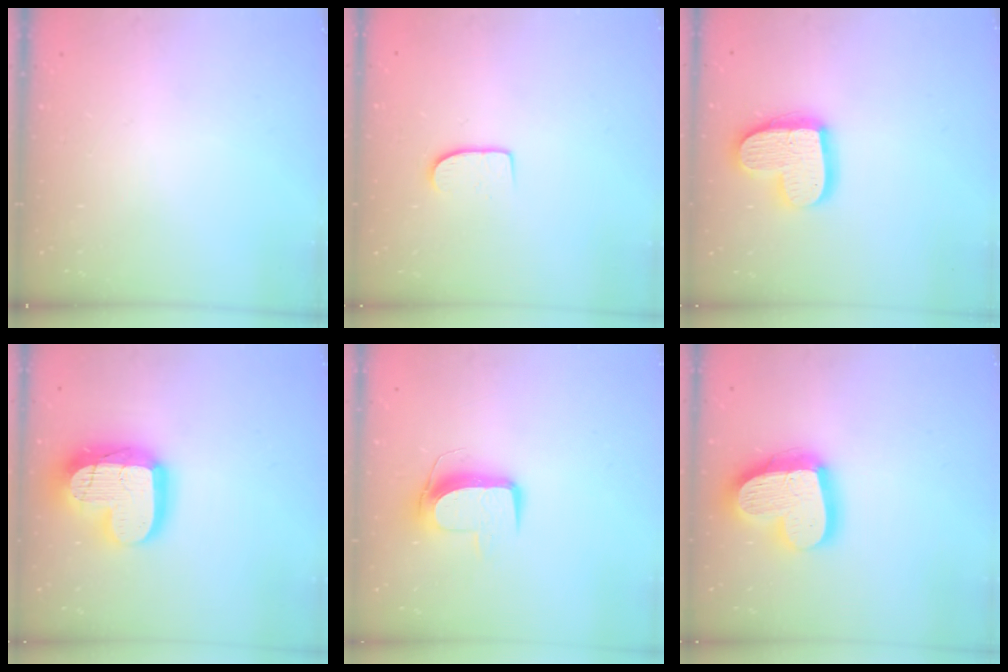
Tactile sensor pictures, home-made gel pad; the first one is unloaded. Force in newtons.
{"total": 7.3, "press": 7.3, "slide": 0.6}
{"total": 16.2, "press": 16.1, "slide": 1.3}
{"total": 21.7, "press": 21.6, "slide": 1.9}
{"total": 9.9, "press": 9.9, "slide": 0.6}
{"total": 20.8, "press": 20.7, "slide": 1.9}